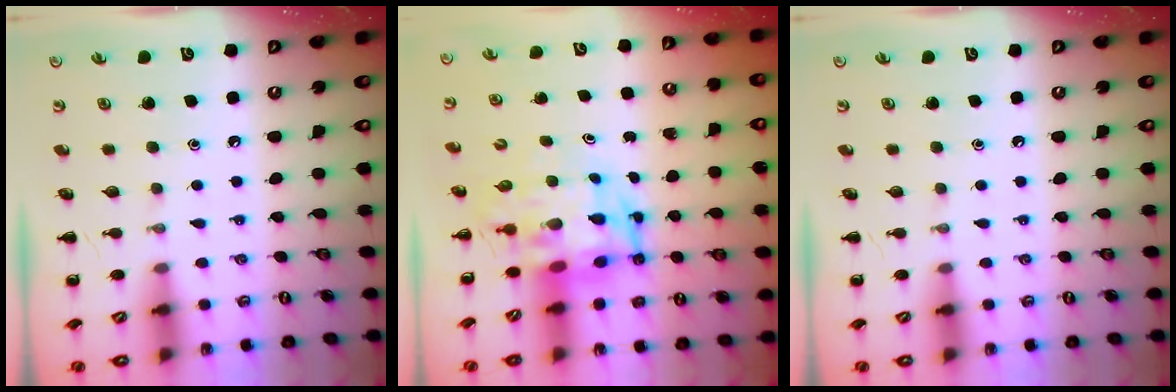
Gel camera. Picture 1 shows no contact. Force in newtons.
{"total": 6.2, "press": 5.9, "slide": 2.0}
{"total": 0.0}